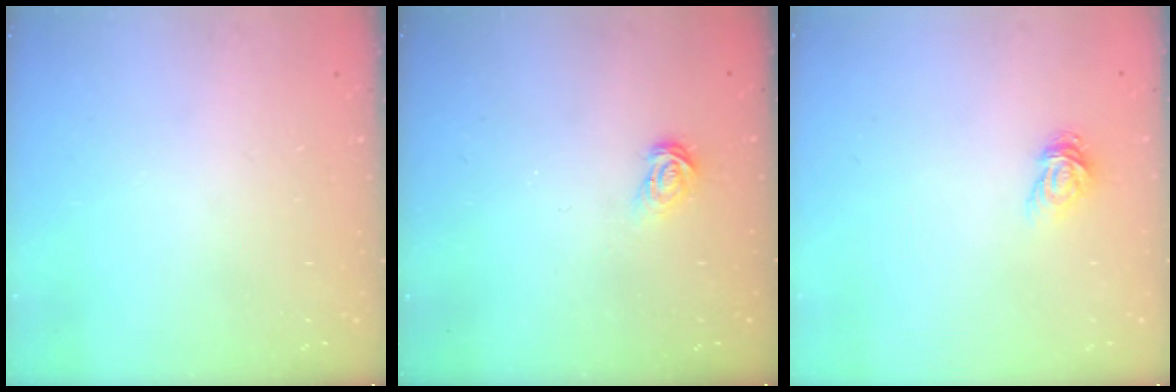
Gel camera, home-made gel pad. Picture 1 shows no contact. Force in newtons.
{"total": 3.3, "press": 3.3, "slide": 0.1}
{"total": 3.2, "press": 3.1, "slide": 0.3}